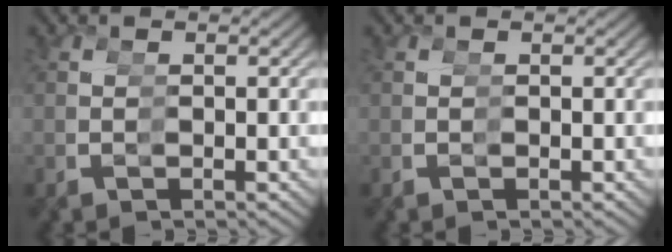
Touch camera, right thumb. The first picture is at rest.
{"total": 0.0}